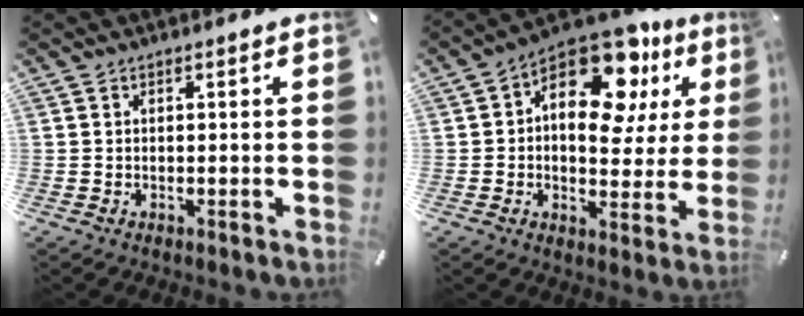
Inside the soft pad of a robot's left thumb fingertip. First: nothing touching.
{"total": 17.0, "force": [8.9, 9.5, 10.9], "torque": [-0.154, -0.073, 0.154]}